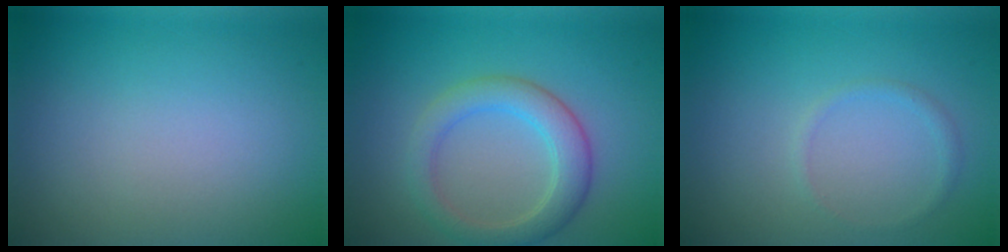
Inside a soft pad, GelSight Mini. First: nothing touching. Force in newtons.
{"total": 3.9, "press": 3.9, "slide": 0.1}
{"total": 0.9, "press": 0.9, "slide": 0.1}